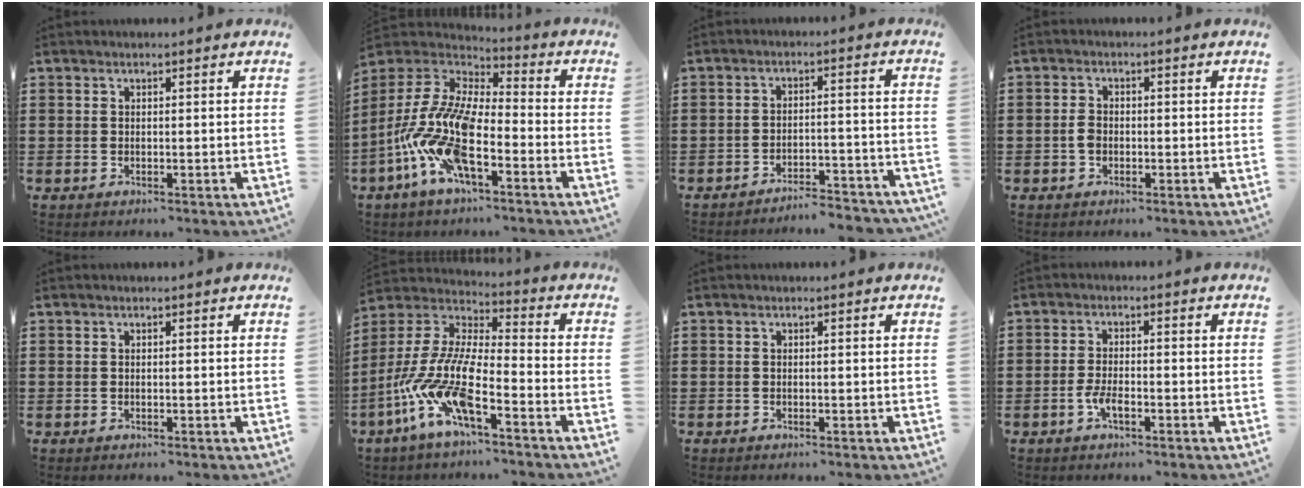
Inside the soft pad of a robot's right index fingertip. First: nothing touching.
{"total": 13.8, "force": [-6.6, 5.3, 10.9], "torque": [-0.278, -0.017, -0.143]}
{"total": 4.1, "force": [-4.1, 0.0, 0.6], "torque": [-0.016, -0.001, -0.085]}
{"total": 2.0, "force": [-0.5, 1.4, 1.4], "torque": [-0.035, 0.001, -0.011]}
{"total": 0.0}
{"total": 11.7, "force": [-7.9, 2.2, 8.4], "torque": [-0.222, -0.022, -0.170]}
{"total": 0.0}
{"total": 3.2, "force": [-1.6, 0.9, 2.6], "torque": [-0.066, -0.006, -0.034]}